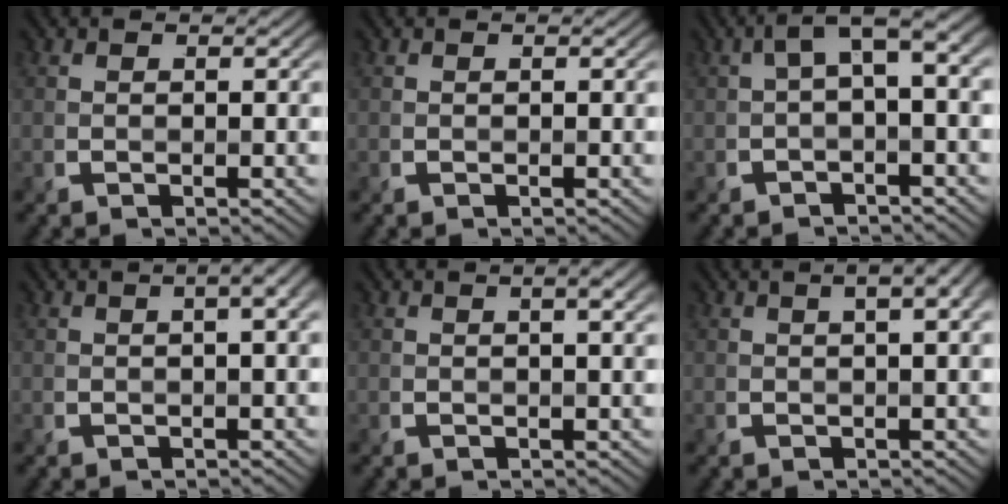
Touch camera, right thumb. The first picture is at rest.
{"total": 0.0}
{"total": 4.4, "force": [0.5, 1.3, 4.1], "torque": [-0.066, 0.012, 0.005]}
{"total": 3.5, "force": [1.0, 1.1, 3.2], "torque": [-0.044, 0.013, 0.006]}
{"total": 2.3, "force": [0.9, 0.4, 2.1], "torque": [-0.031, 0.004, 0.011]}
{"total": 4.4, "force": [1.7, 1.4, 3.8], "torque": [-0.049, 0.014, 0.010]}